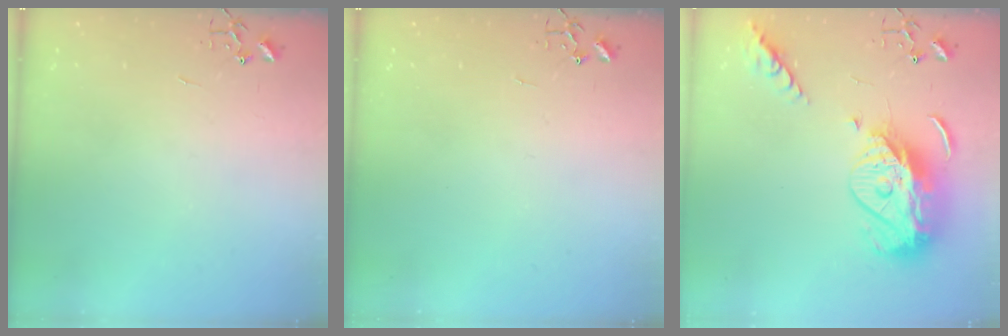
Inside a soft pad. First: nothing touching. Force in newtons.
{"total": 0.0}
{"total": 17.5, "press": 17.4, "slide": 1.6}